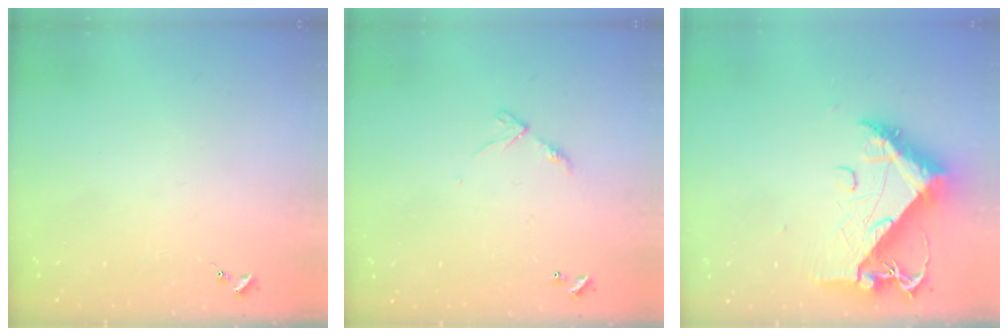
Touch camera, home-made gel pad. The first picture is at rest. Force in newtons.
{"total": 6.1, "press": 6.0, "slide": 0.6}
{"total": 13.1, "press": 13.1, "slide": 1.4}